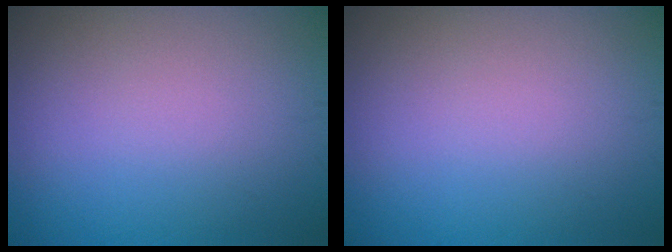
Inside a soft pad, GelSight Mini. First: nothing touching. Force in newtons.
{"total": 0.0}